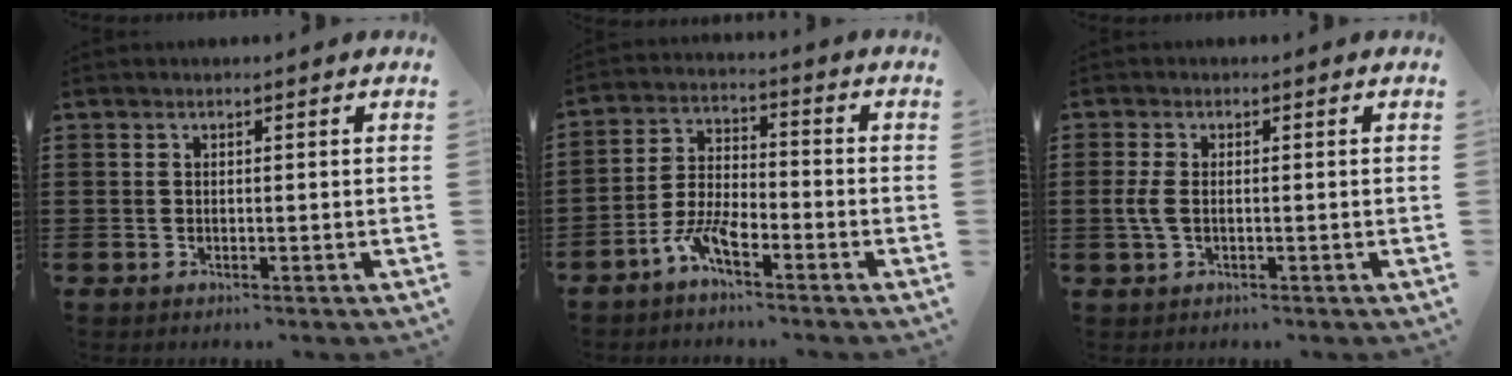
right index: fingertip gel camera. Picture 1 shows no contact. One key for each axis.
{"total": 6.0, "fx": -4.4, "fy": 1.8, "fz": 3.7, "tx": -0.095, "ty": 0.000, "tz": -0.092}
{"total": 2.7, "fx": -0.5, "fy": 1.2, "fz": 2.4, "tx": -0.067, "ty": -0.006, "tz": -0.015}